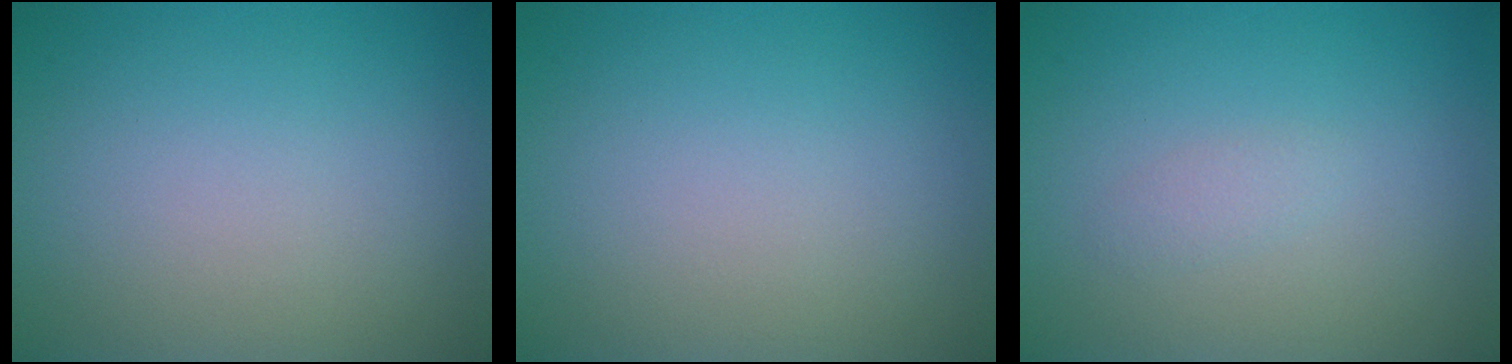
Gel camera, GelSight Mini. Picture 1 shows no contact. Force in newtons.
{"total": 0.0}
{"total": 0.8, "press": 0.8, "slide": 0.1}